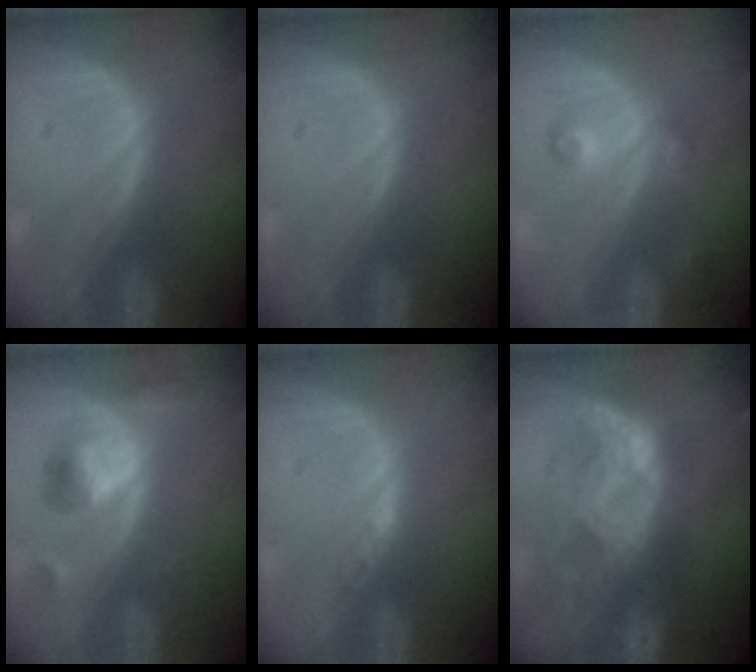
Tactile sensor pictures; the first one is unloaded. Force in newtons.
{"total": 0.0}
{"total": 3.7, "press": 3.3, "slide": 1.7}
{"total": 5.6, "press": 5.3, "slide": 1.8}
{"total": 1.6, "press": 1.3, "slide": 0.9}
{"total": 9.5, "press": 8.9, "slide": 3.5}